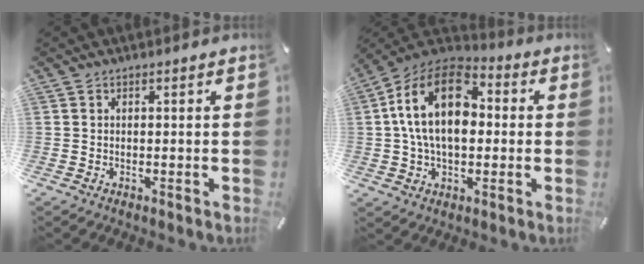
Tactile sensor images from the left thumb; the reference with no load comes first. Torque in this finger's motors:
{"motor_torque": [1.41, 3.00, 1.65, -1.12, 0.47]}